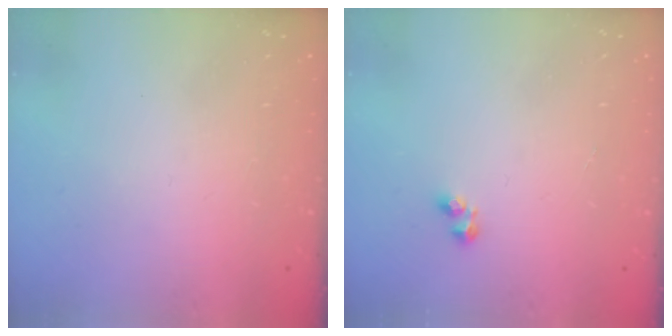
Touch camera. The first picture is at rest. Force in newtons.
{"total": 2.5, "press": 2.3, "slide": 0.9}